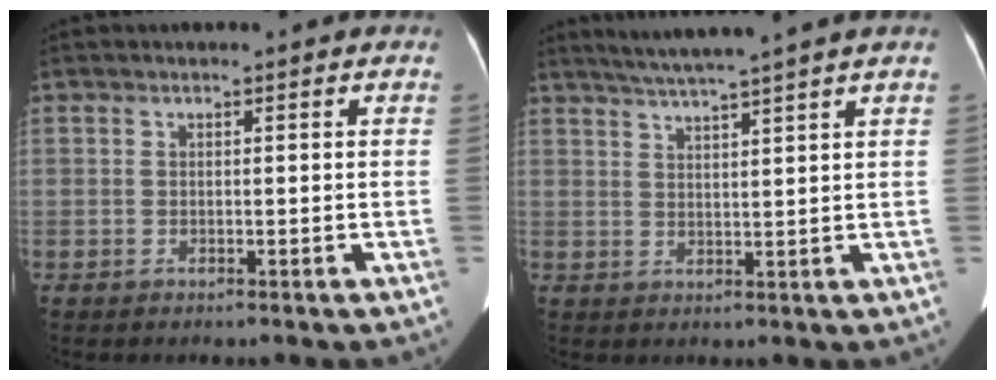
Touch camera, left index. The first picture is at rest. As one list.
[{"total": 7.5, "force": [6.3, -1.7, 3.8], "torque": [-0.062, 0.015, 0.096]}]